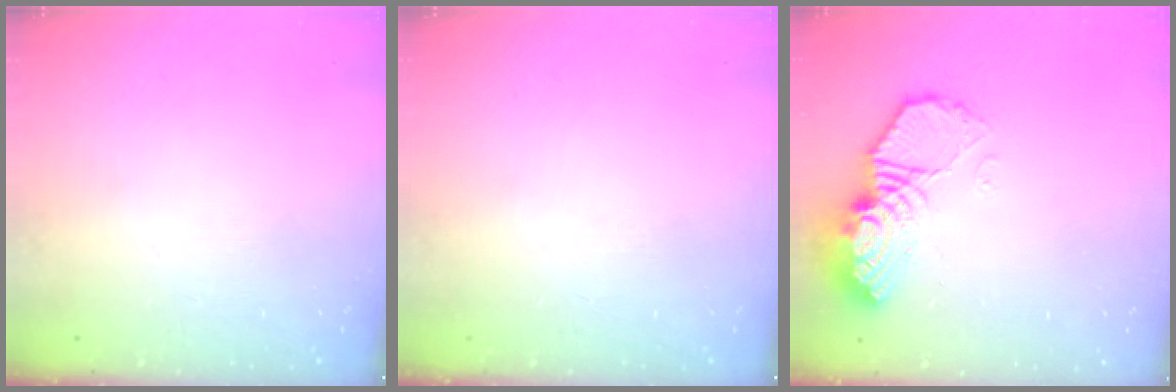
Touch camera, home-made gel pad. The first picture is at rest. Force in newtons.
{"total": 0.0}
{"total": 12.0, "press": 11.9, "slide": 0.7}